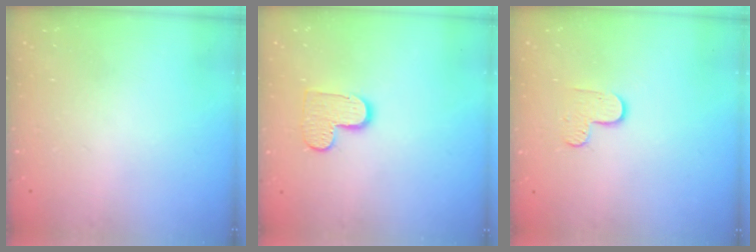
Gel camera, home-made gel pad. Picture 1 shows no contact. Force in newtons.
{"total": 9.2, "press": 9.1, "slide": 0.6}
{"total": 5.5, "press": 5.5, "slide": 0.4}